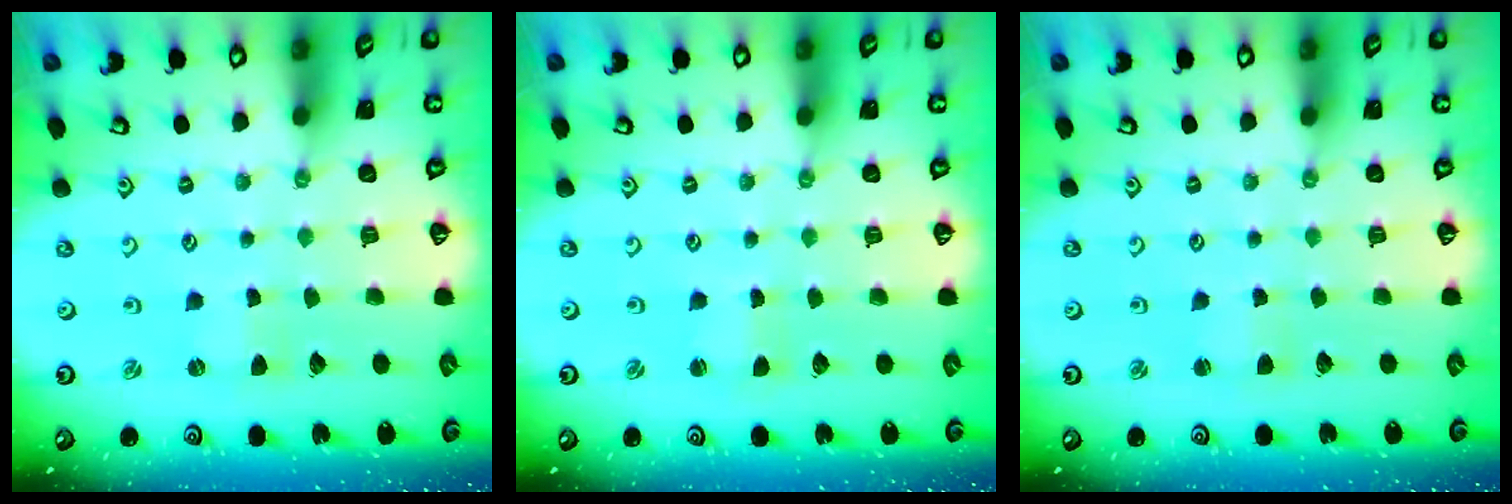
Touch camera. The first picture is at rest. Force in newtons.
{"total": 0.6, "press": 0.5, "slide": 0.2}
{"total": 2.7, "press": 2.7, "slide": 0.3}